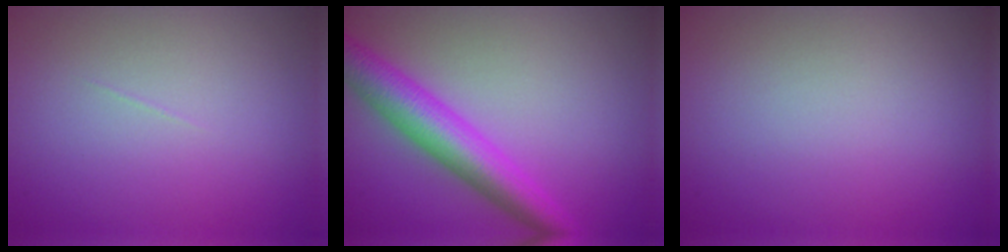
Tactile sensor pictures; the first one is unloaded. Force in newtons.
{"total": 5.7, "press": 5.7, "slide": 0.0}
{"total": 0.0}